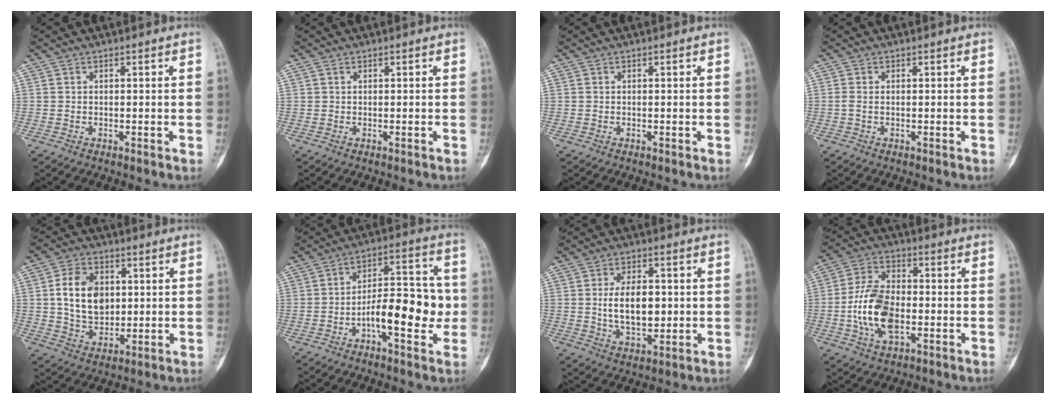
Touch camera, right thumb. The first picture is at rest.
{"total": 0.5, "force": [0.1, 0.2, 0.5], "torque": [-0.015, 0.005, 0.007]}
{"total": 0.0}
{"total": 0.9, "force": [0.0, 0.4, 0.8], "torque": [-0.024, -0.002, -0.001]}
{"total": 11.4, "force": [1.8, 8.1, 7.8], "torque": [-0.114, -0.007, 0.037]}
{"total": 14.1, "force": [-3.1, 5.9, 12.4], "torque": [-0.165, 0.037, -0.052]}
{"total": 10.1, "force": [0.4, 5.8, 8.3], "torque": [-0.122, -0.006, 0.013]}
{"total": 13.0, "force": [-2.3, 7.4, 10.5], "torque": [-0.196, 0.018, -0.044]}